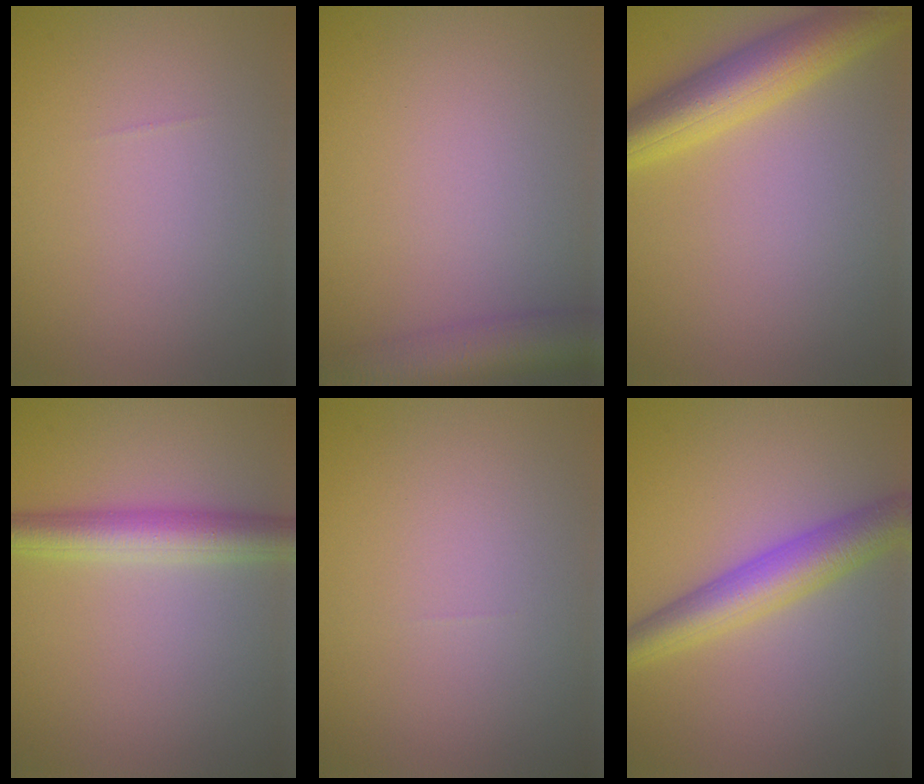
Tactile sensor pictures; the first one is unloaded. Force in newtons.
{"total": 5.5, "press": 5.5, "slide": 0.3}
{"total": 6.5, "press": 6.5, "slide": 0.1}
{"total": 4.4, "press": 4.4, "slide": 0.1}
{"total": 0.0}
{"total": 5.4, "press": 5.4, "slide": 0.0}